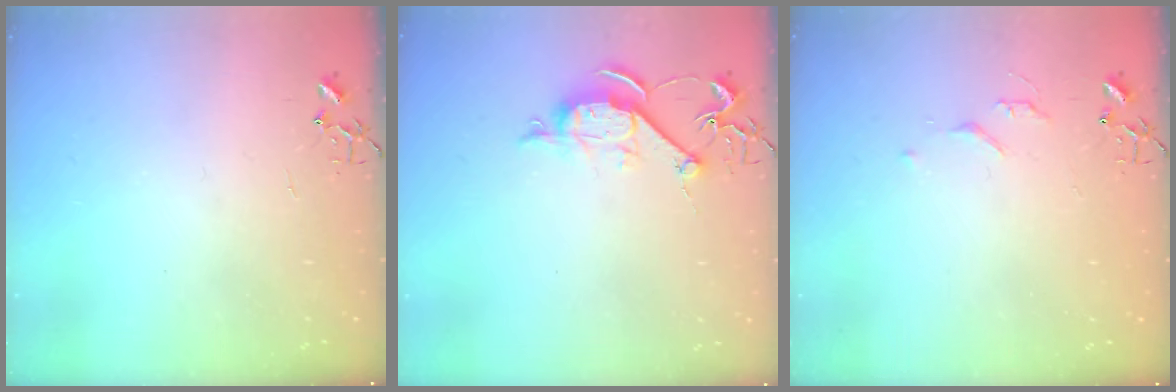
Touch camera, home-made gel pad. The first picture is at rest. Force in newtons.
{"total": 8.5, "press": 8.5, "slide": 0.8}
{"total": 4.8, "press": 4.8, "slide": 0.7}